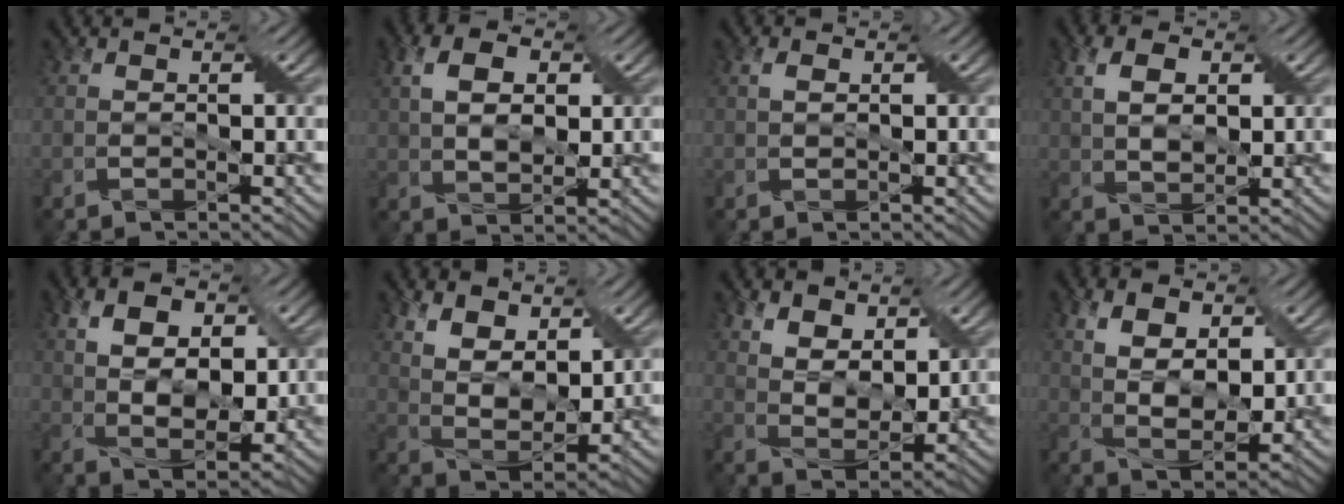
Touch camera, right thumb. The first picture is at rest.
{"total": 6.2, "force": [1.7, 3.8, 4.5], "torque": [-0.091, 0.007, 0.028]}
{"total": 1.4, "force": [0.5, 0.8, 1.0], "torque": [-0.023, 0.004, 0.009]}
{"total": 5.2, "force": [1.6, 3.2, 3.8], "torque": [-0.080, 0.004, 0.029]}
{"total": 8.4, "force": [2.5, 5.1, 6.2], "torque": [-0.123, 0.001, 0.044]}
{"total": 8.6, "force": [4.5, 4.7, 5.6], "torque": [-0.129, -0.005, 0.087]}
{"total": 7.1, "force": [3.9, 4.1, 4.2], "torque": [-0.096, -0.011, 0.074]}
{"total": 8.0, "force": [2.9, 4.6, 5.8], "torque": [-0.119, 0.000, 0.052]}